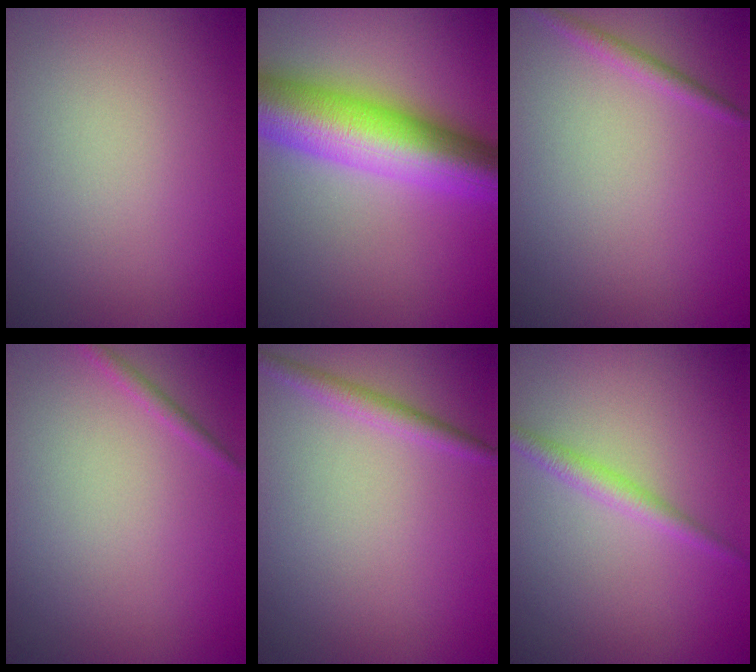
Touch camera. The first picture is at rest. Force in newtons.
{"total": 10.7, "press": 10.7, "slide": 0.1}
{"total": 1.2, "press": 1.2, "slide": 0.0}
{"total": 0.8, "press": 0.8, "slide": 0.0}
{"total": 1.7, "press": 1.7, "slide": 0.0}
{"total": 1.8, "press": 1.8, "slide": 0.1}